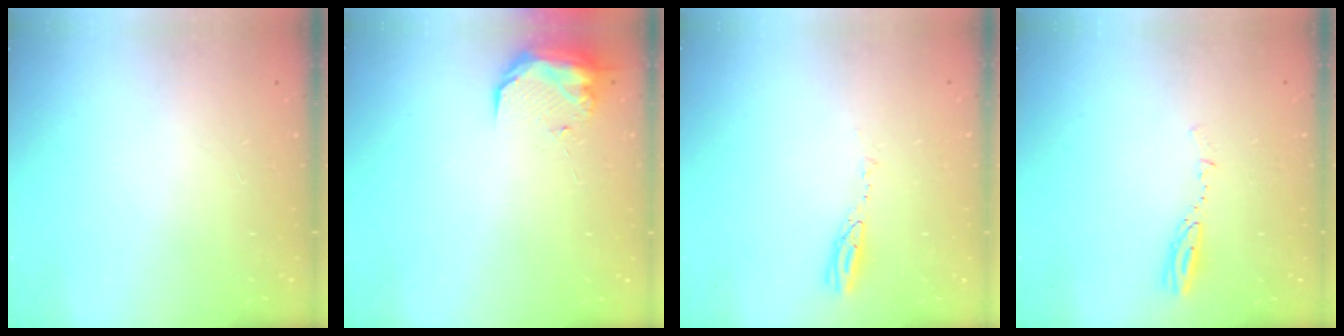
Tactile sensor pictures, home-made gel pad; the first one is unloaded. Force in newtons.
{"total": 9.1, "press": 9.1, "slide": 0.5}
{"total": 3.4, "press": 3.4, "slide": 0.4}
{"total": 3.6, "press": 3.5, "slide": 0.4}